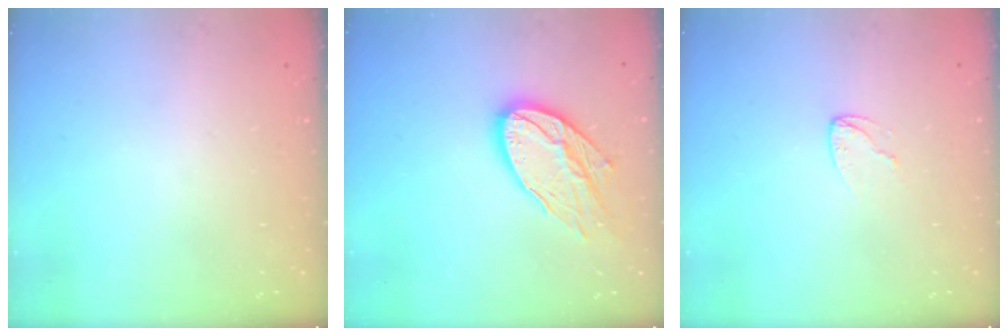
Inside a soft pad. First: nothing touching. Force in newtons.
{"total": 15.3, "press": 15.2, "slide": 1.2}
{"total": 4.6, "press": 4.5, "slide": 0.2}